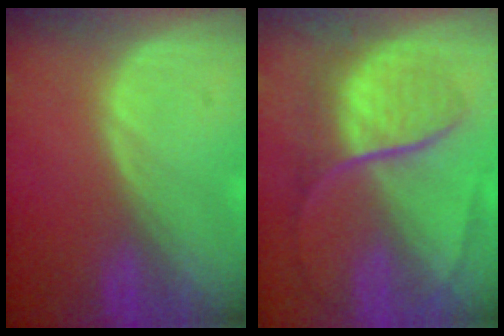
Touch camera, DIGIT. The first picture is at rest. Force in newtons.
{"total": 9.2, "press": 7.6, "slide": 5.2}